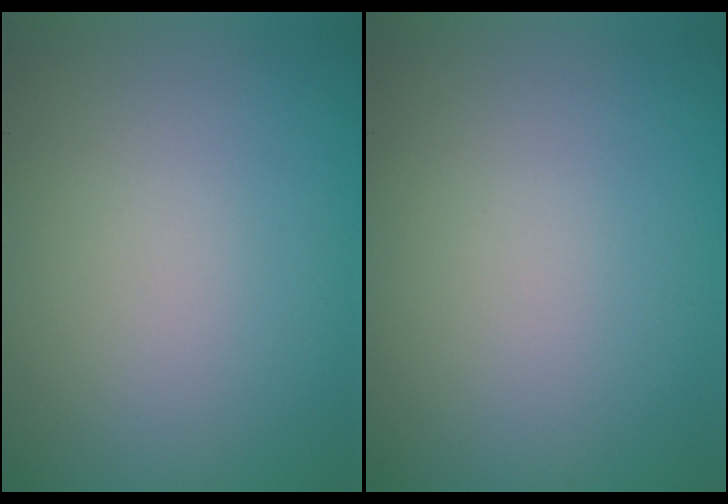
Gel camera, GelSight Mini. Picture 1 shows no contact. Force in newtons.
{"total": 0.0}